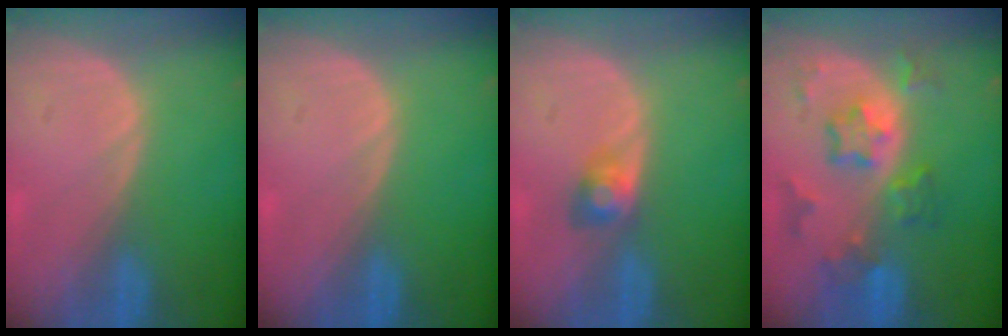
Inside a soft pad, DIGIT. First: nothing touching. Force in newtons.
{"total": 0.0}
{"total": 2.6, "press": 2.6, "slide": 0.1}
{"total": 8.0, "press": 7.0, "slide": 3.9}